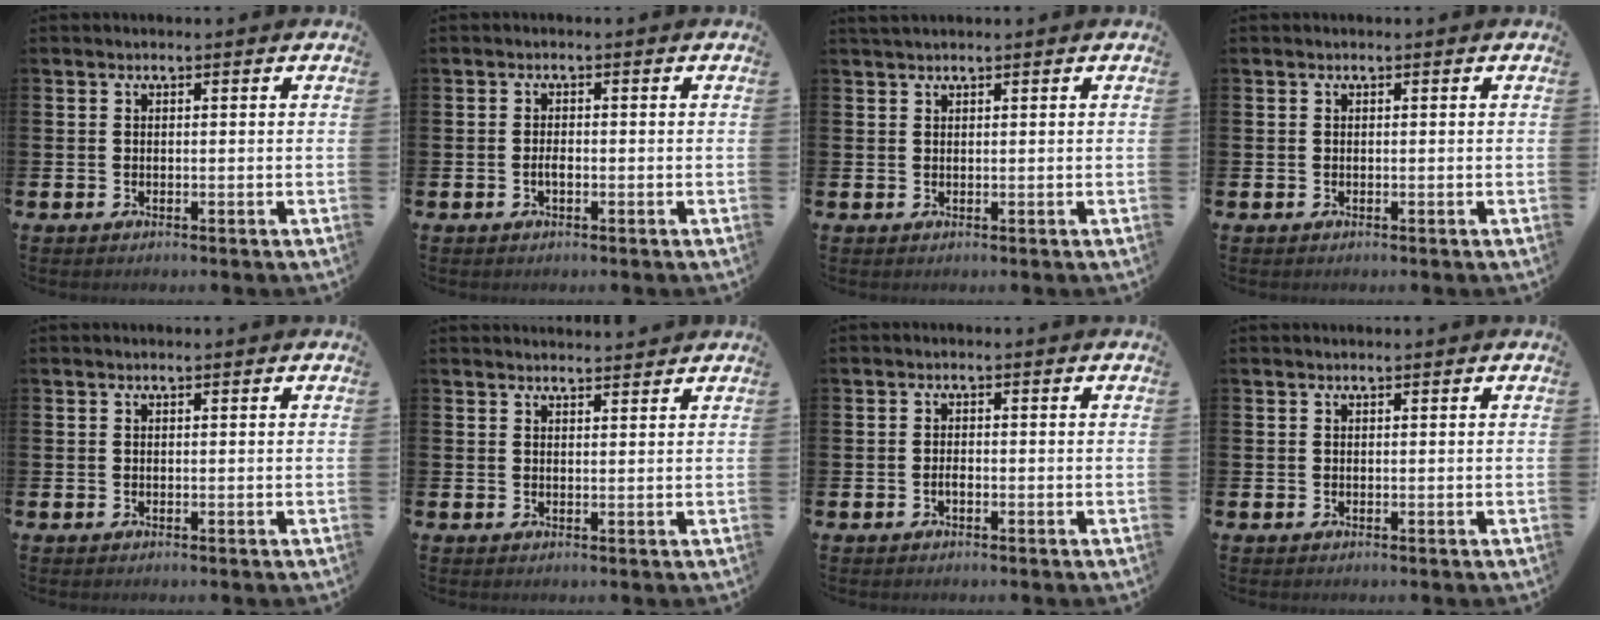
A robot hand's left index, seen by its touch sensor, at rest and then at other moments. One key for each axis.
{"total": 1.4, "fx": -0.5, "fy": 0.6, "fz": 1.1, "tx": -0.021, "ty": 0.001, "tz": -0.010}
{"total": 1.0, "fx": 0.9, "fy": 0.1, "fz": 0.4, "tx": -0.008, "ty": 0.002, "tz": 0.017}
{"total": 0.0}
{"total": 0.0}
{"total": 2.2, "fx": 2.2, "fy": 0.1, "fz": 0.0, "tx": 0.010, "ty": -0.015, "tz": 0.037}
{"total": 1.1, "fx": -0.5, "fy": 0.4, "fz": 0.8, "tx": -0.016, "ty": -0.001, "tz": -0.011}
{"total": 0.0}